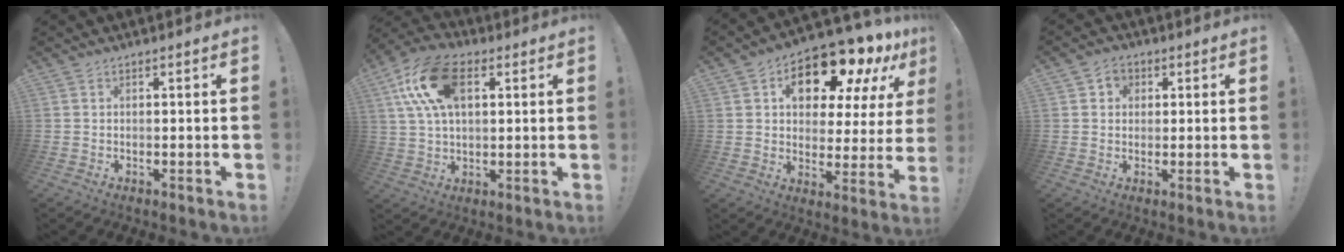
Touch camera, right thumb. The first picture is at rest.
{"total": 17.3, "force": [5.8, 10.2, 12.7], "torque": [-0.231, -0.004, 0.105]}
{"total": 16.0, "force": [10.1, 7.5, 9.9], "torque": [-0.144, -0.070, 0.167]}
{"total": 4.1, "force": [1.2, 3.7, 1.2], "torque": [-0.015, 0.000, 0.021]}